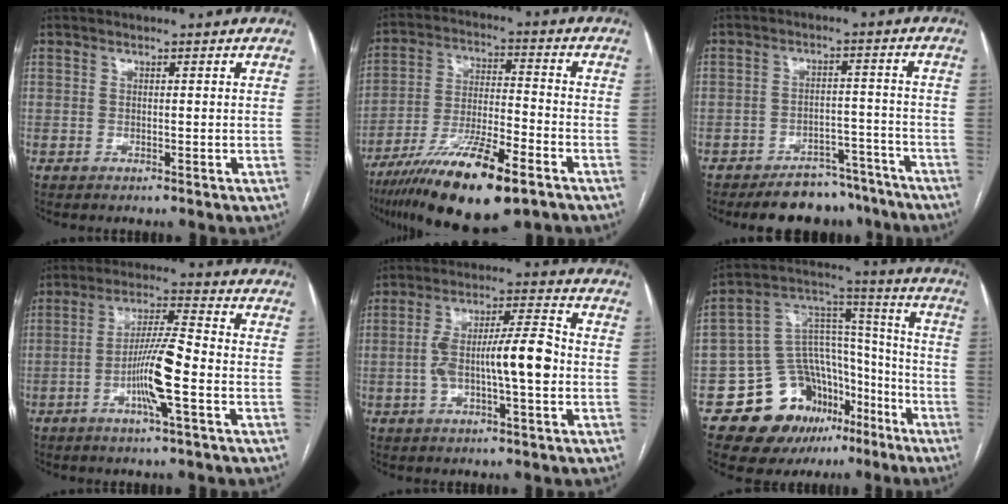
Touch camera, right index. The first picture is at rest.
{"total": 17.2, "force": [-10.8, 3.1, 13.0], "torque": [-0.239, -0.032, -0.188]}
{"total": 10.4, "force": [-9.3, 4.3, 2.0], "torque": [0.003, 0.022, -0.125]}
{"total": 9.2, "force": [-2.9, 0.1, 8.7], "torque": [-0.167, 0.002, -0.056]}
{"total": 10.8, "force": [-1.5, 1.9, 10.5], "torque": [-0.189, 0.023, -0.026]}
{"total": 17.2, "force": [-9.9, 11.8, 7.8], "torque": [-0.112, 0.077, -0.150]}